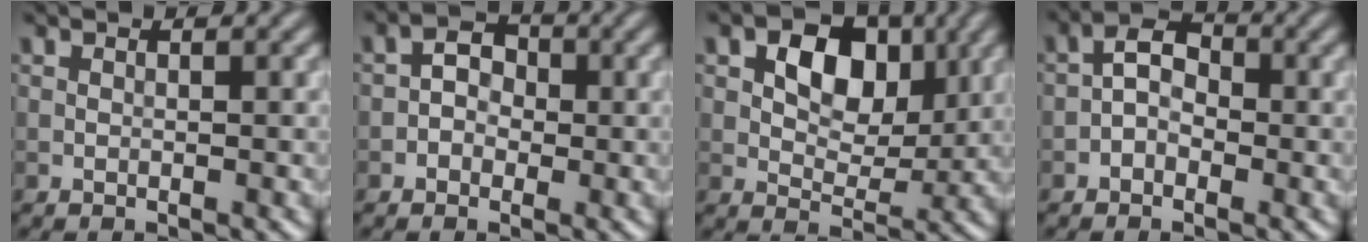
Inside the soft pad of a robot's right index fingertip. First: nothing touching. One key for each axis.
{"total": 2.0, "fx": -0.6, "fy": 1.7, "fz": 1.0, "tx": -0.011, "ty": 0.008, "tz": -0.016}
{"total": 6.0, "fx": 1.7, "fy": 4.0, "fz": 4.1, "tx": -0.060, "ty": 0.001, "tz": 0.020}
{"total": 2.6, "fx": -0.9, "fy": 1.8, "fz": 1.7, "tx": -0.024, "ty": 0.012, "tz": -0.026}